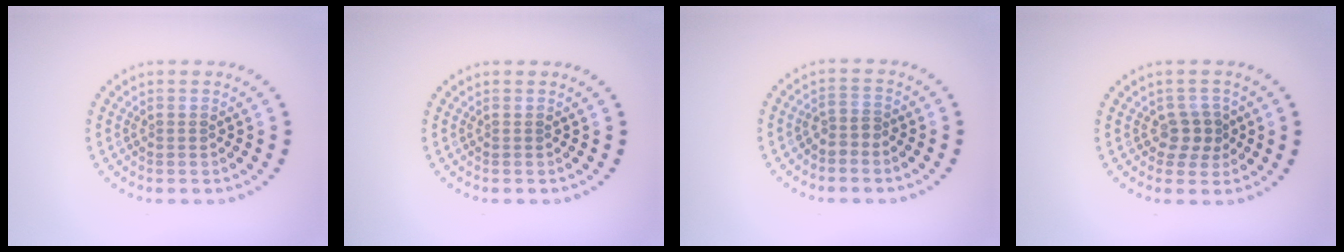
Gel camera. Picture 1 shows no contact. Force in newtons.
{"total": 0.0}
{"total": 1.6, "press": 1.2, "slide": 1.1}
{"total": 2.0, "press": 1.8, "slide": 0.9}